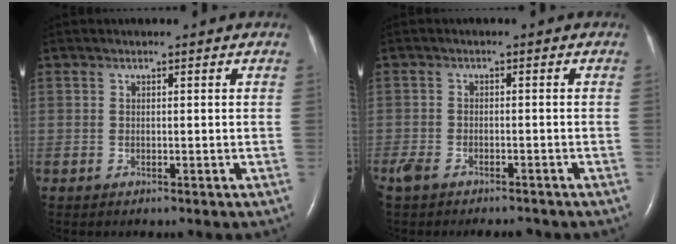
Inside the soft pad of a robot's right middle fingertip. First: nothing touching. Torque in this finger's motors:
{"motor_torque": [0.06, -0.05, 0.03, 0.04]}